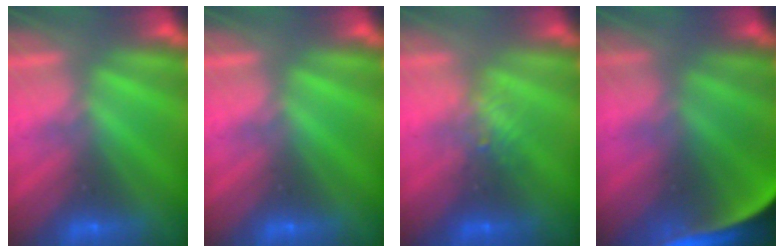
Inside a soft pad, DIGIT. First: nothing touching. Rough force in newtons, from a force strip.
{"total": 0.0}
{"total": 2.2}
{"total": 7.8}